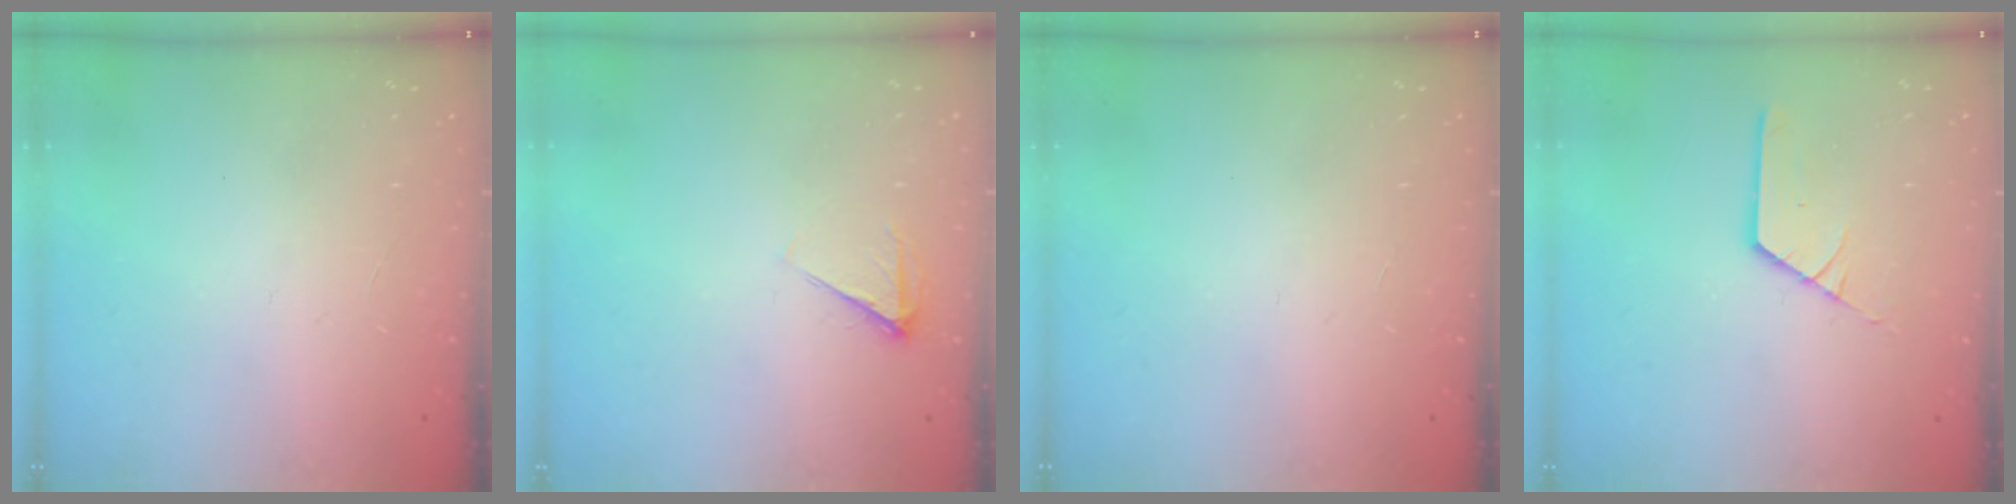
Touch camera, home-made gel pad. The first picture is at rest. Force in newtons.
{"total": 4.9, "press": 4.8, "slide": 0.7}
{"total": 0.0}
{"total": 2.7, "press": 2.7, "slide": 0.1}